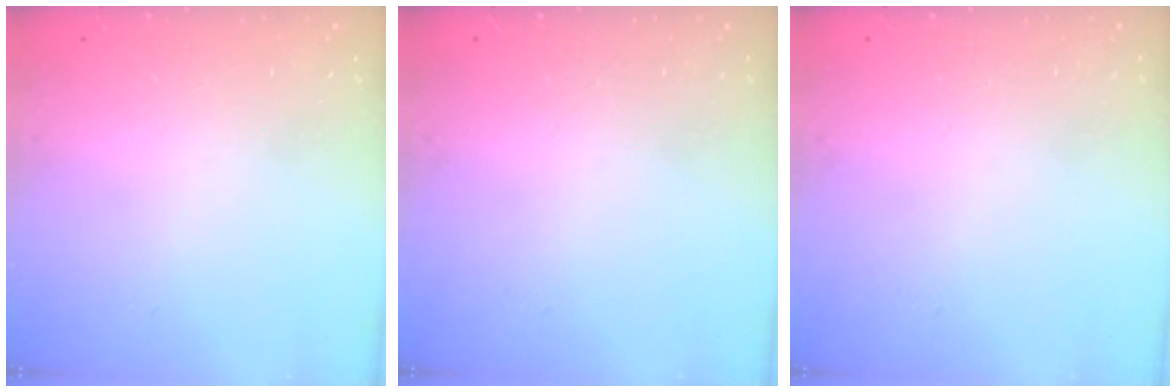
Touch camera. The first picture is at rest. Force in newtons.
{"total": 0.0}
{"total": 0.0}